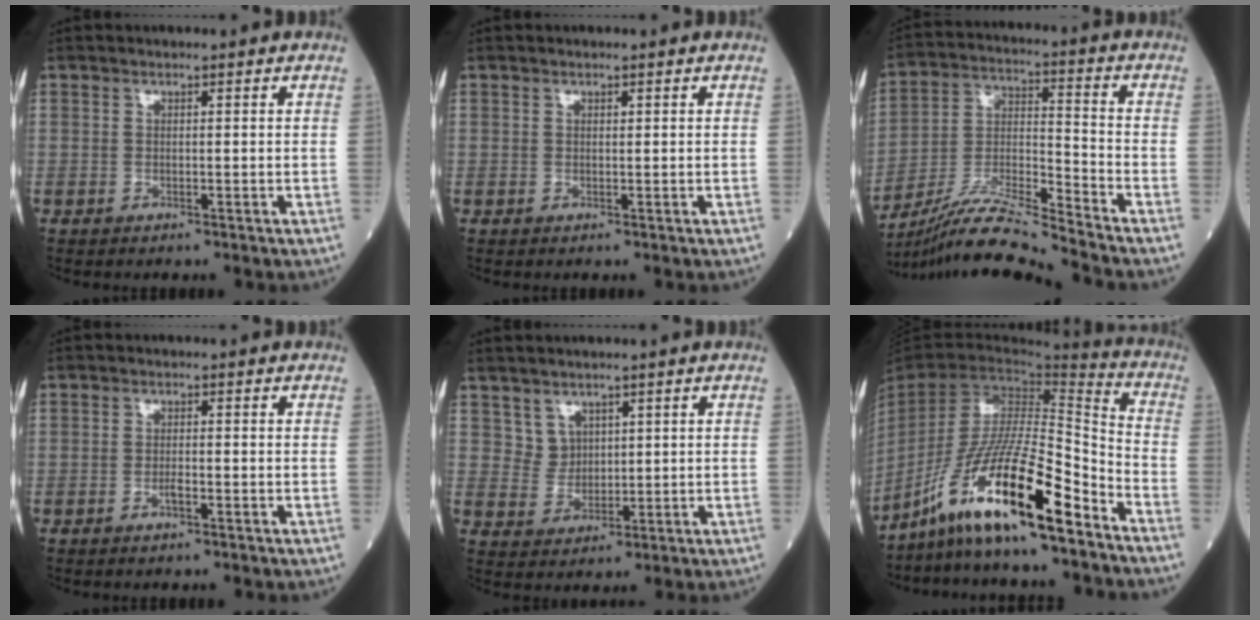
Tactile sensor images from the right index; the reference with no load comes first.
{"total": 0.0}
{"total": 12.1, "force": [-11.2, -2.3, 3.9], "torque": [-0.079, -0.002, -0.212]}
{"total": 1.4, "force": [-0.9, 0.2, 1.0], "torque": [-0.018, 0.000, -0.016]}
{"total": 3.2, "force": [1.7, 2.7, 0.3], "torque": [-0.007, 0.006, 0.038]}
{"total": 17.9, "force": [-12.4, 1.1, 12.8], "torque": [-0.253, -0.016, -0.230]}